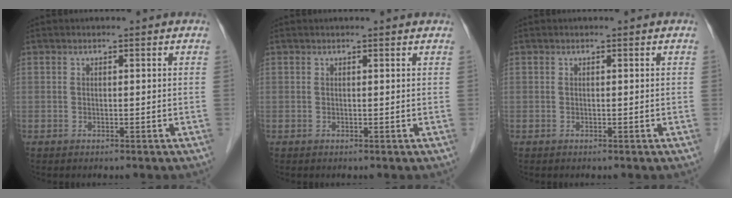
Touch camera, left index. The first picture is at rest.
{"total": 1.5, "force": [1.4, 0.1, 0.4], "torque": [-0.012, 0.010, 0.013]}
{"total": 0.0}